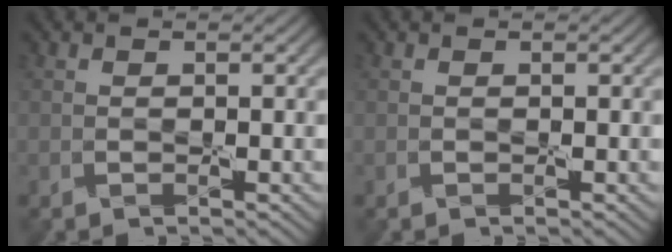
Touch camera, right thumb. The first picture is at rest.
{"total": 0.0}